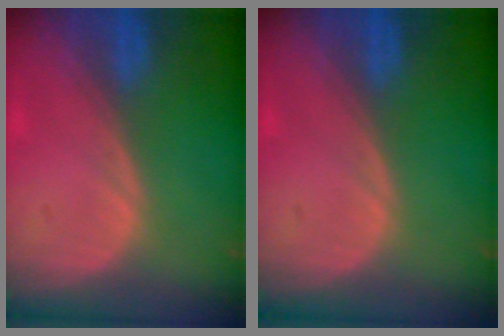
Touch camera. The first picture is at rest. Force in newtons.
{"total": 0.0}